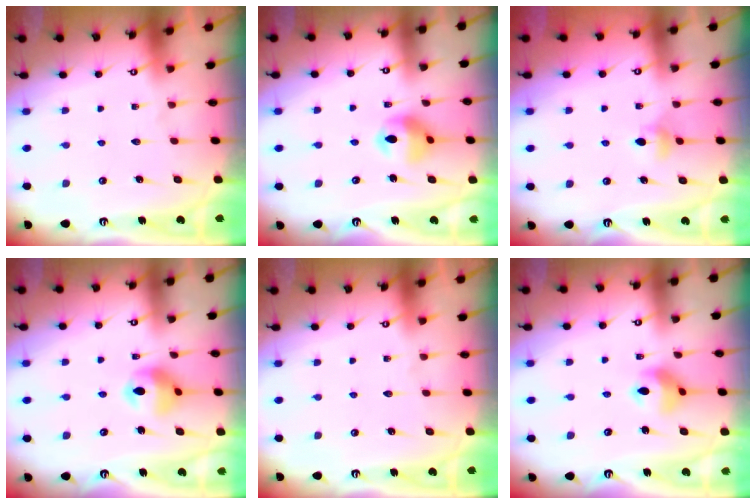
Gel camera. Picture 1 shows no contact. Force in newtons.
{"total": 11.2, "press": 10.6, "slide": 3.6}
{"total": 4.0, "press": 3.9, "slide": 0.7}
{"total": 11.2, "press": 10.6, "slide": 3.6}
{"total": 0.0}
{"total": 9.8, "press": 9.4, "slide": 2.6}